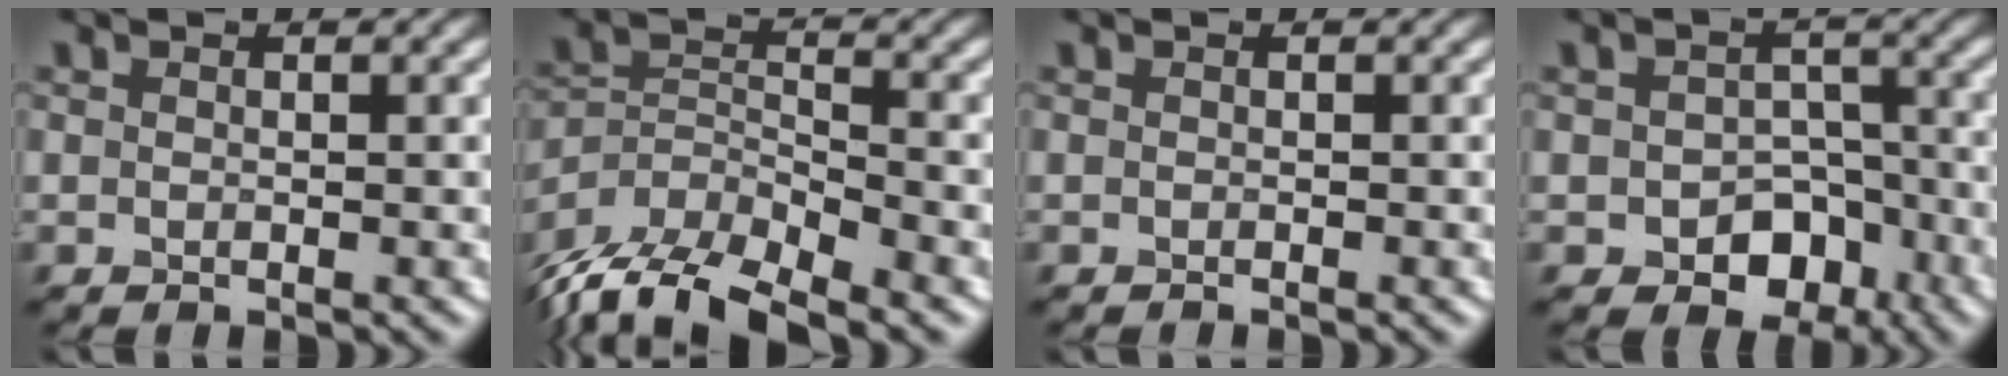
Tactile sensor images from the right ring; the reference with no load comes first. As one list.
[{"total": 8.9, "force": [-7.5, 2.7, 3.9], "torque": [-0.077, -0.003, -0.144]}, {"total": 0.0}, {"total": 4.5, "force": [-1.8, 3.4, 2.4], "torque": [-0.025, -0.003, -0.026]}]